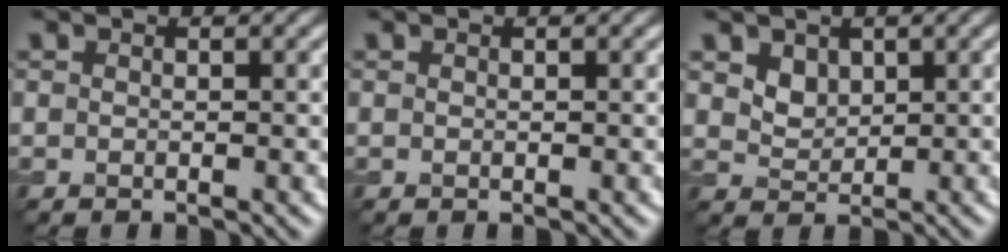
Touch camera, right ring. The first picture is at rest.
{"total": 0.0}
{"total": 2.1, "force": [1.1, 1.5, 0.9], "torque": [-0.021, -0.011, 0.030]}